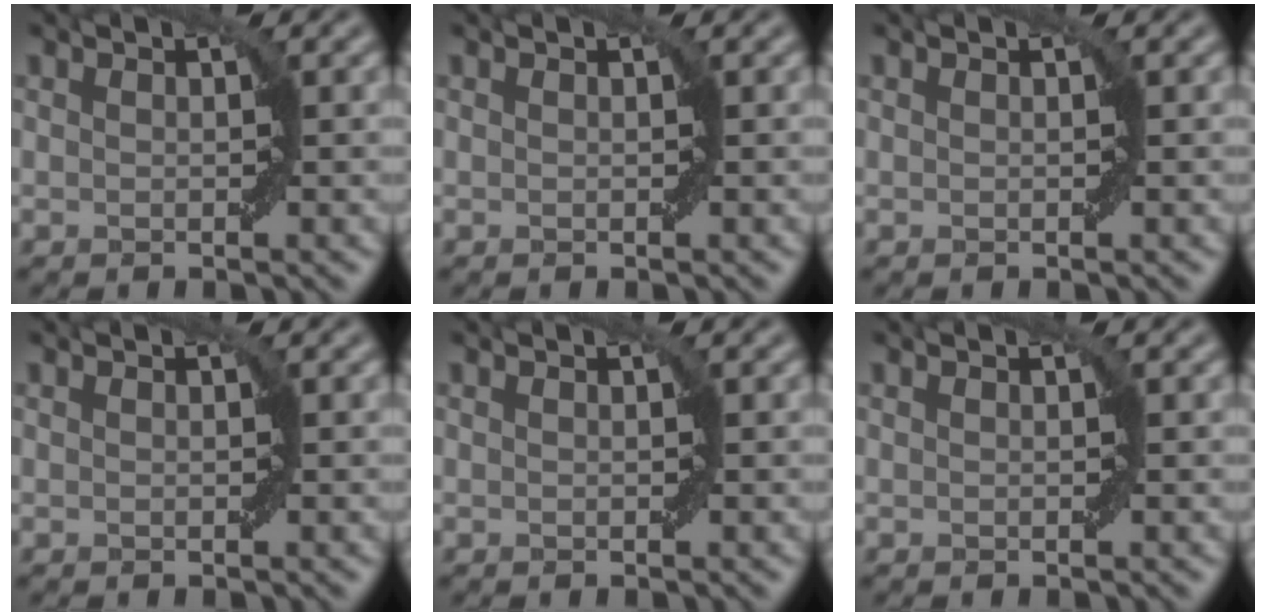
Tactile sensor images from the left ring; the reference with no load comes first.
{"total": 0.0}
{"total": 0.0}
{"total": 0.0}
{"total": 0.0}
{"total": 0.0}